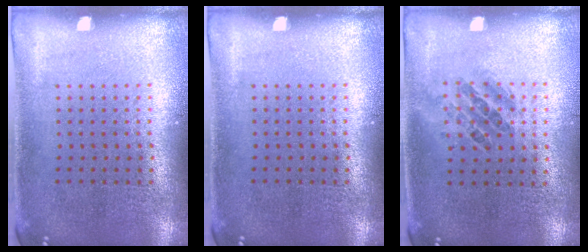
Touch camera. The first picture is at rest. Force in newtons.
{"total": 0.0}
{"total": 0.9, "press": 0.8, "slide": 0.5}